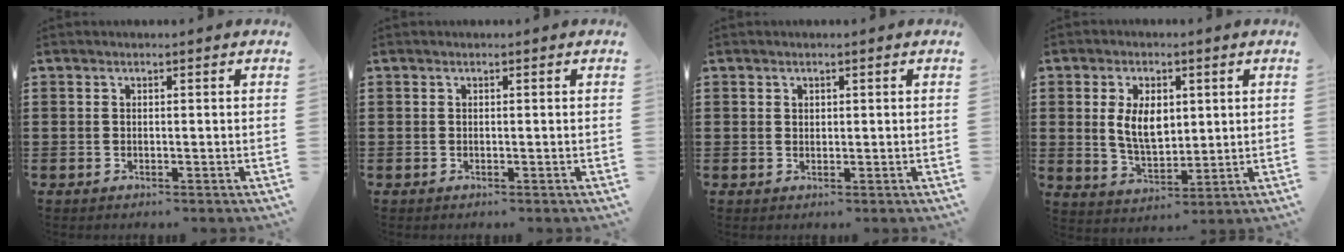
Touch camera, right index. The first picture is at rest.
{"total": 0.0}
{"total": 0.8, "force": [0.6, 0.5, 0.2], "torque": [-0.005, 0.001, 0.012]}
{"total": 7.0, "force": [1.2, 4.1, 5.5], "torque": [-0.115, 0.008, 0.018]}